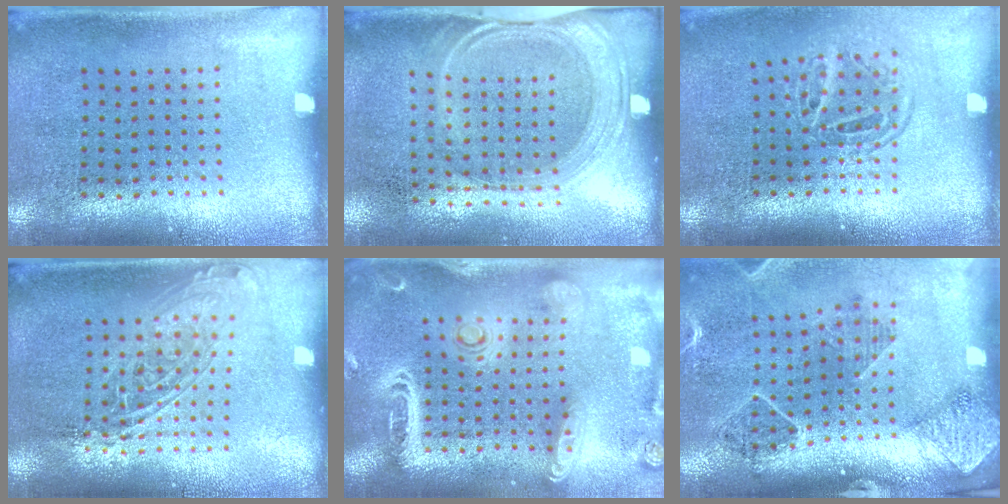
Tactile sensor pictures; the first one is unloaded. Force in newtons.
{"total": 1.6, "press": 1.4, "slide": 0.9}
{"total": 1.6, "press": 1.2, "slide": 1.1}
{"total": 1.5, "press": 1.3, "slide": 0.9}
{"total": 2.8, "press": 2.4, "slide": 1.4}
{"total": 1.5, "press": 1.5, "slide": 0.0}